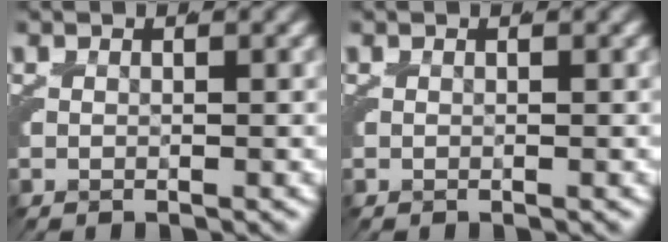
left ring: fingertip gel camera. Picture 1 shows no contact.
{"total": 0.0}